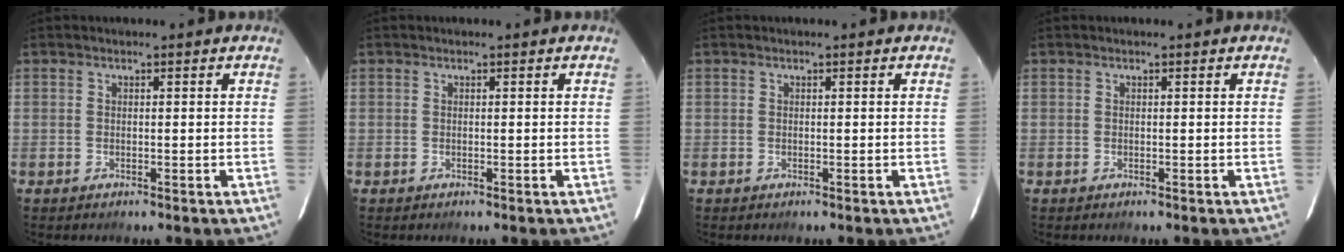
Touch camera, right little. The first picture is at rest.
{"total": 0.0}
{"total": 0.0}
{"total": 0.0}